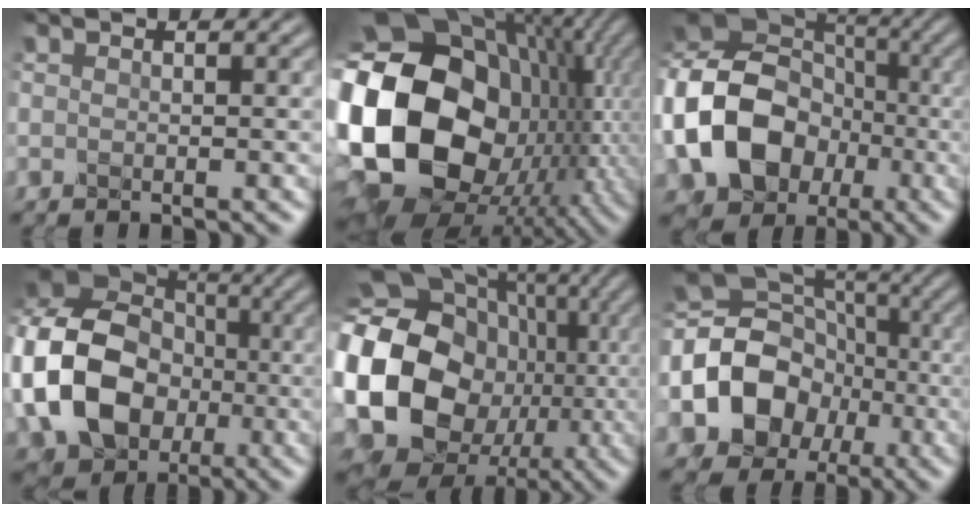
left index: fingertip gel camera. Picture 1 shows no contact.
{"total": 22.3, "force": [-1.1, 17.1, 14.3], "torque": [-0.322, -0.020, -0.020]}
{"total": 14.8, "force": [-2.9, 11.9, 8.3], "torque": [-0.185, -0.010, -0.065]}
{"total": 13.1, "force": [-2.1, 10.2, 8.0], "torque": [-0.173, -0.004, -0.043]}
{"total": 19.6, "force": [-2.1, 16.7, 10.0], "torque": [-0.203, -0.018, -0.060]}
{"total": 12.7, "force": [-2.1, 10.5, 6.7], "torque": [-0.141, -0.007, -0.051]}